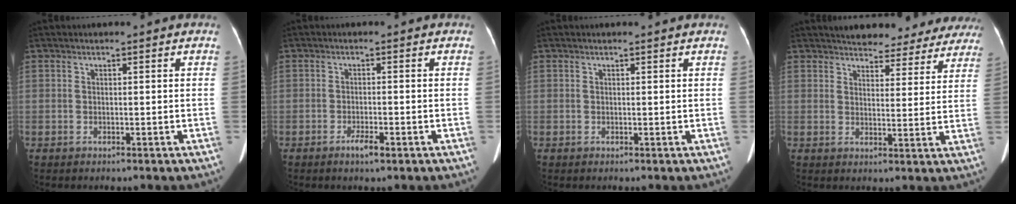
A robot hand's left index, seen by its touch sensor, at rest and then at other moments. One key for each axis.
{"total": 2.3, "fx": -1.5, "fy": 0.4, "fz": 1.7, "tx": -0.028, "ty": -0.001, "tz": -0.024}
{"total": 0.0}
{"total": 17.1, "fx": 15.7, "fy": 5.4, "fz": 4.3, "tx": -0.031, "ty": -0.002, "tz": 0.172}